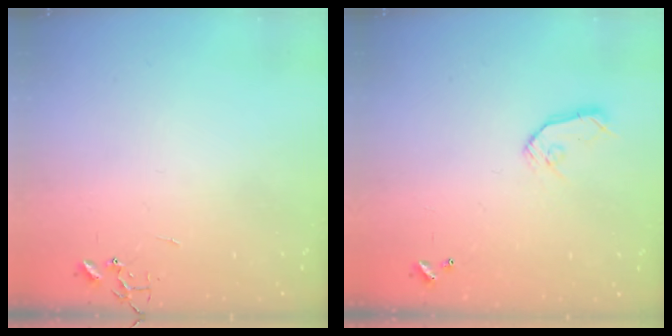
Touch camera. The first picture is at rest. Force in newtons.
{"total": 8.0, "press": 8.0, "slide": 0.4}